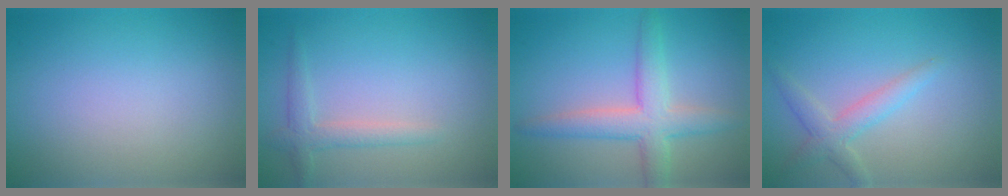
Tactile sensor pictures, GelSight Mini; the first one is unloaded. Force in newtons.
{"total": 2.1, "press": 2.1, "slide": 0.1}
{"total": 4.6, "press": 4.6, "slide": 0.2}
{"total": 2.5, "press": 2.5, "slide": 0.1}